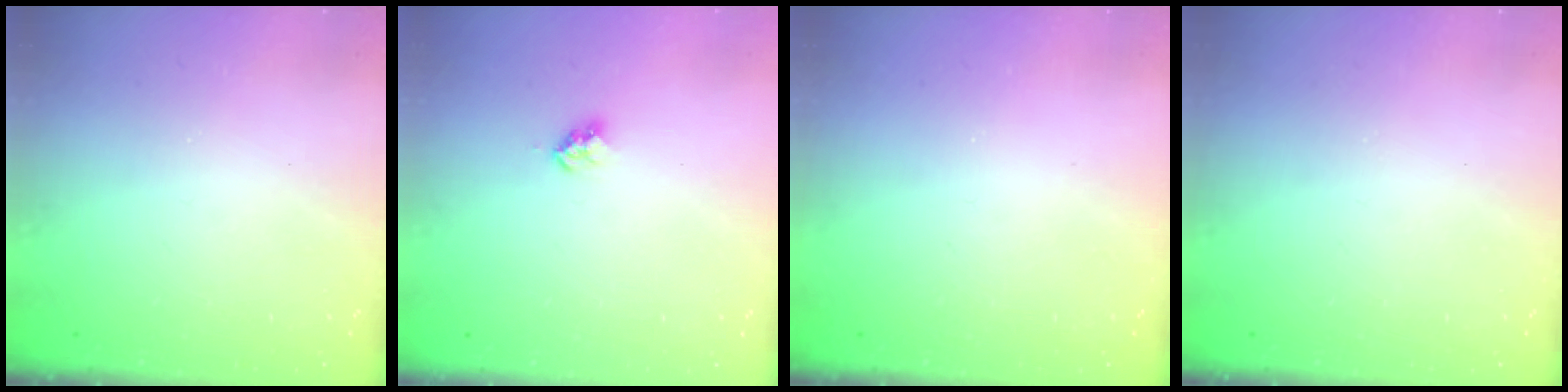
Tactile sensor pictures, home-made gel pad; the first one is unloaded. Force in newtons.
{"total": 2.8, "press": 2.8, "slide": 0.4}
{"total": 0.0}
{"total": 0.0}